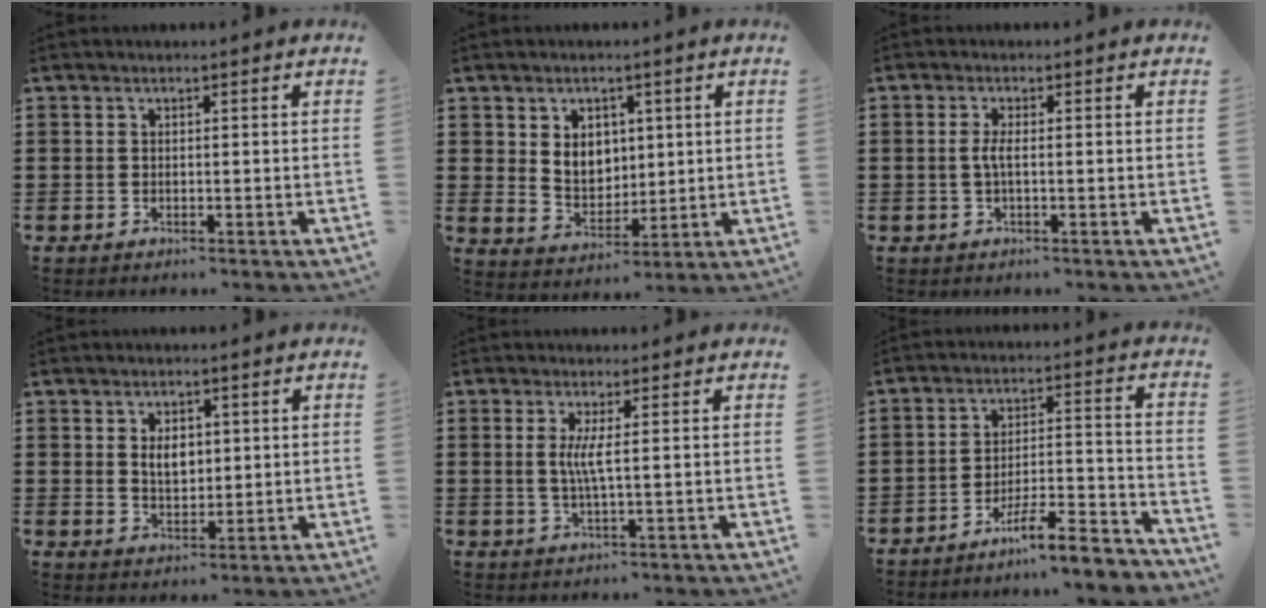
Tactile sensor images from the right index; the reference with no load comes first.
{"total": 5.1, "force": [1.6, 4.1, 2.6], "torque": [-0.051, 0.004, 0.027]}
{"total": 2.0, "force": [-0.2, 0.1, 2.0], "torque": [-0.055, -0.010, -0.008]}
{"total": 3.8, "force": [0.9, 2.3, 2.8], "torque": [-0.047, 0.001, 0.013]}
{"total": 3.4, "force": [0.4, -0.3, 3.3], "torque": [-0.067, -0.008, 0.005]}
{"total": 7.9, "force": [-6.8, 0.7, 3.9], "torque": [-0.056, 0.011, -0.126]}